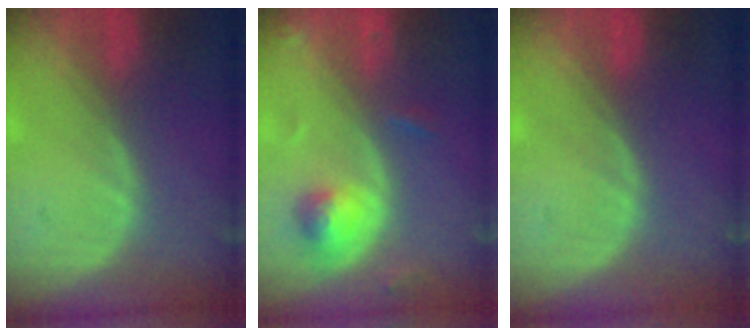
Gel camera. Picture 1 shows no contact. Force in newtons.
{"total": 4.5, "press": 4.5, "slide": 0.6}
{"total": 0.0}